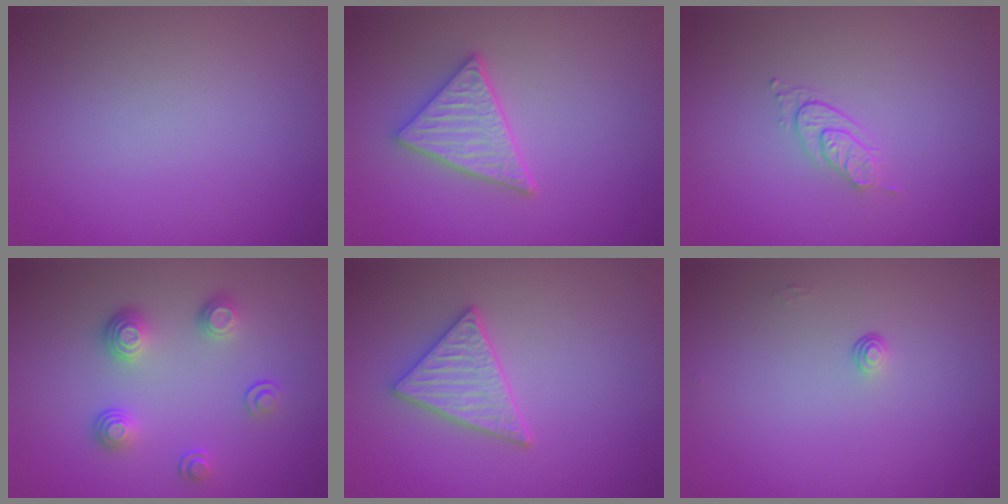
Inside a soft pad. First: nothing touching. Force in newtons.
{"total": 3.7, "press": 3.3, "slide": 1.7}
{"total": 1.7, "press": 1.1, "slide": 1.3}
{"total": 3.4, "press": 2.5, "slide": 2.3}
{"total": 3.3, "press": 3.1, "slide": 1.2}
{"total": 0.6, "press": 0.4, "slide": 0.5}